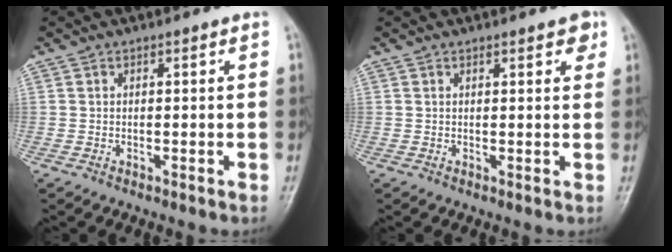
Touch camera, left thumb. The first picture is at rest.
{"total": 2.6, "force": [1.7, 0.9, 1.8], "torque": [-0.011, -0.005, 0.018]}